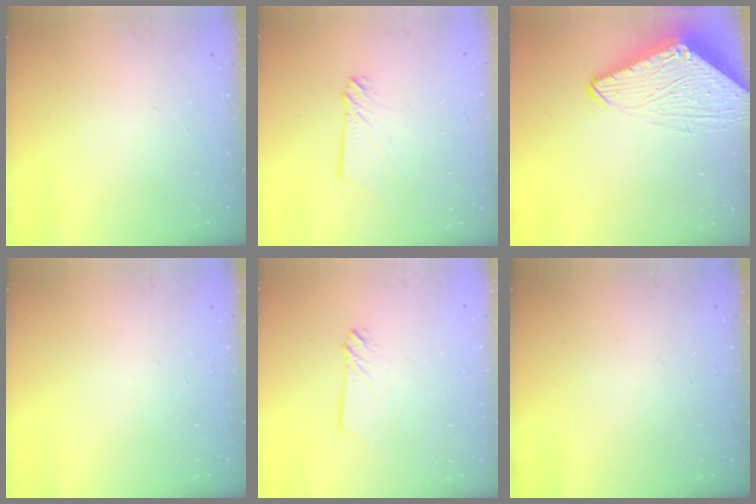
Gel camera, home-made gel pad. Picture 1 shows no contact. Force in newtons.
{"total": 2.9, "press": 2.9, "slide": 0.4}
{"total": 8.0, "press": 8.0, "slide": 0.7}
{"total": 0.0}
{"total": 2.4, "press": 2.4, "slide": 0.2}
{"total": 0.0}